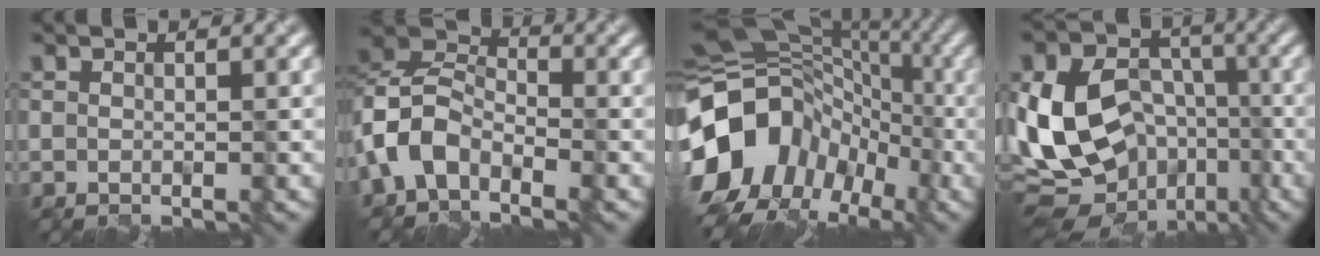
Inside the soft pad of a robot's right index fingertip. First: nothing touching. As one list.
[{"total": 5.5, "force": [-3.2, 3.3, 3.0], "torque": [-0.066, 0.012, -0.081]}, {"total": 12.1, "force": [-3.5, 9.8, 6.2], "torque": [-0.117, -0.007, -0.079]}, {"total": 14.2, "force": [-3.0, 10.4, 9.2], "torque": [-0.185, -0.003, -0.041]}]